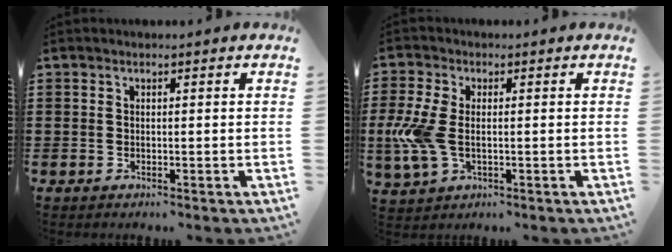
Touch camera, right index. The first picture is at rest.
{"total": 7.2, "force": [-0.7, 3.8, 6.0], "torque": [-0.154, -0.007, -0.019]}